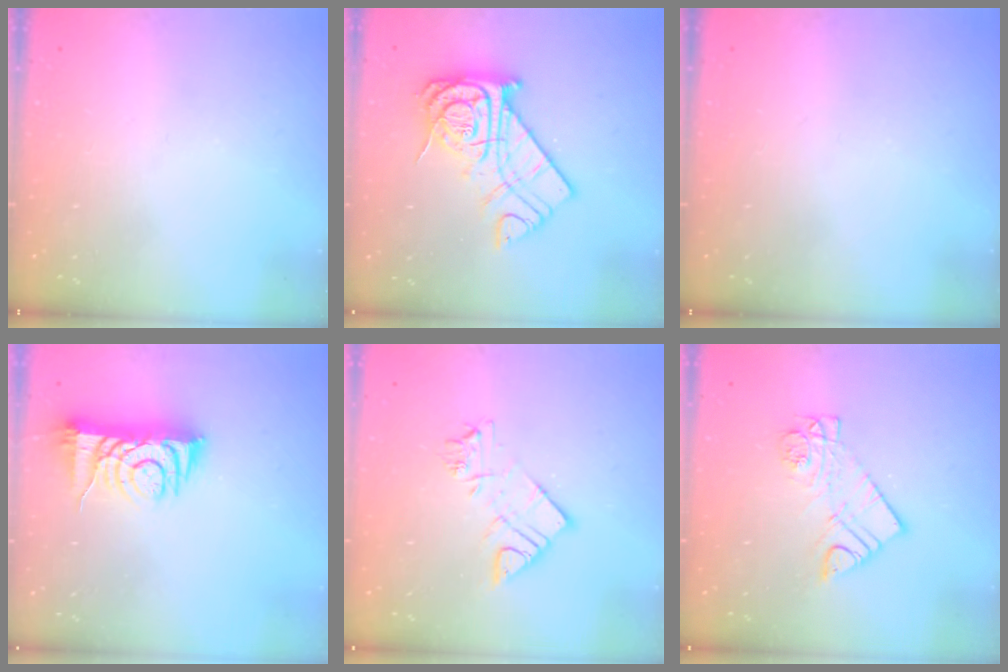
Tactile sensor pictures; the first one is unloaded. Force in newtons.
{"total": 16.8, "press": 16.7, "slide": 1.7}
{"total": 0.0}
{"total": 8.4, "press": 8.3, "slide": 0.9}
{"total": 10.5, "press": 10.5, "slide": 1.0}
{"total": 9.9, "press": 9.9, "slide": 0.7}